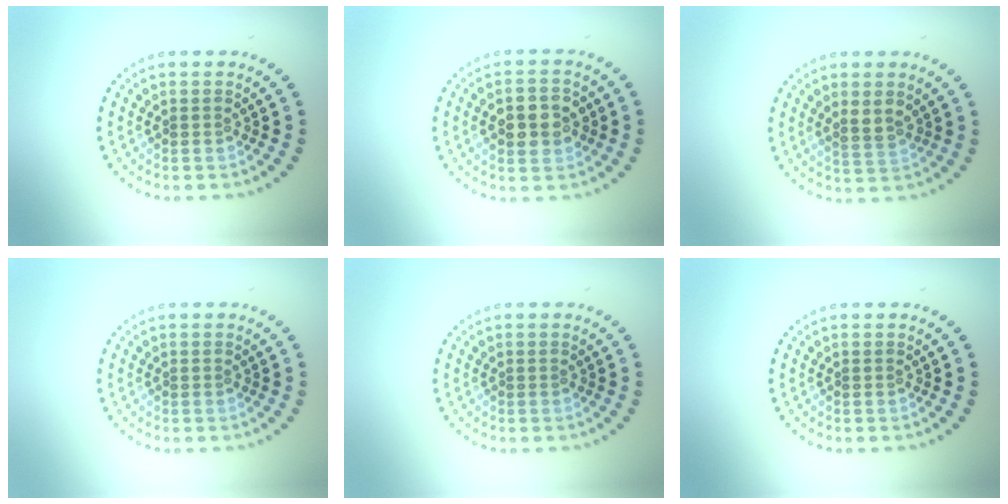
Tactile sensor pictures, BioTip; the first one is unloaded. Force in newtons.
{"total": 3.9, "press": 3.9, "slide": 0.2}
{"total": 1.7, "press": 1.5, "slide": 0.8}
{"total": 0.0}
{"total": 0.0}
{"total": 0.0}